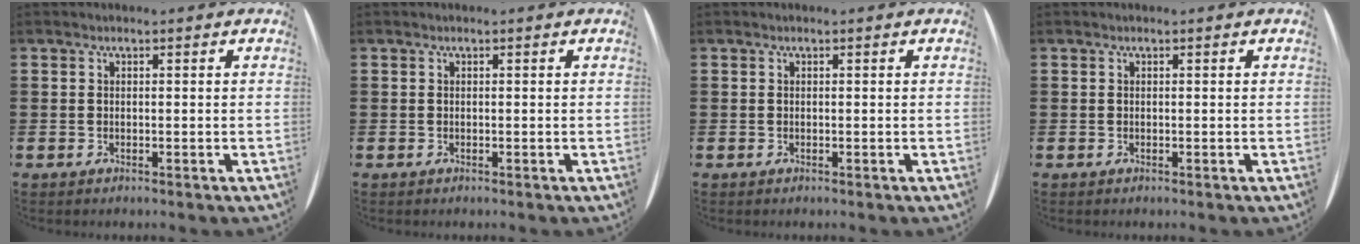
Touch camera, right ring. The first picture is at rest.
{"total": 0.0}
{"total": 0.0}
{"total": 0.0}